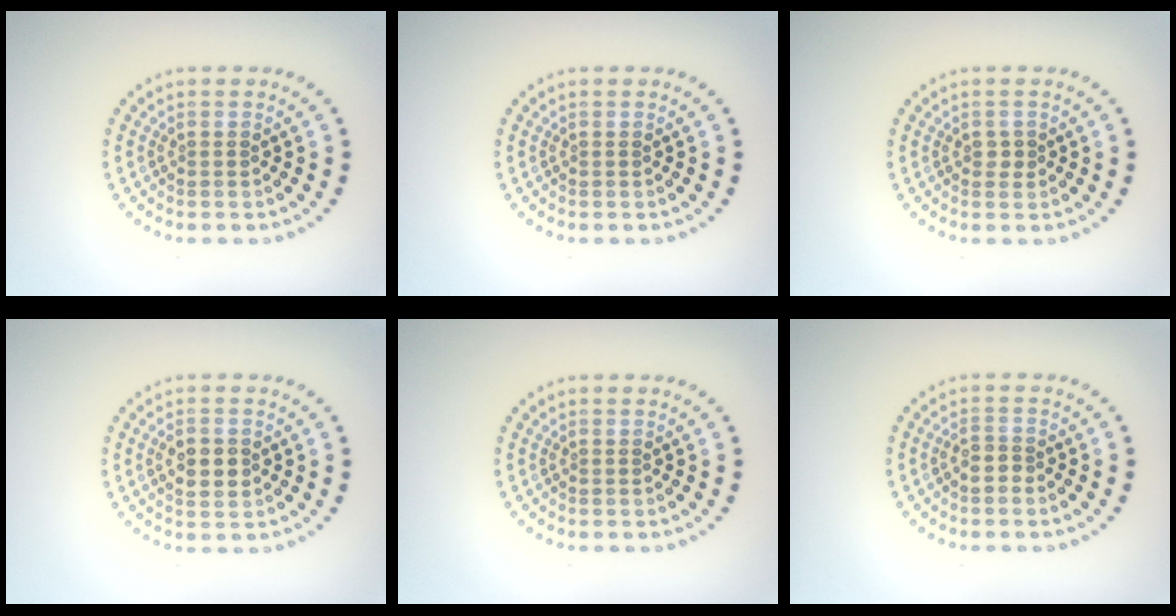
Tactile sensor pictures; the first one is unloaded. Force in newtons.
{"total": 0.0}
{"total": 0.9, "press": 0.9, "slide": 0.2}
{"total": 2.8, "press": 2.8, "slide": 0.1}
{"total": 0.0}
{"total": 1.5, "press": 1.2, "slide": 0.9}